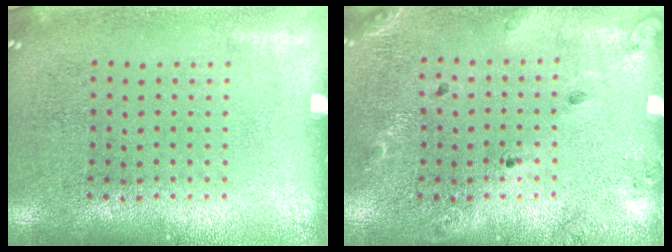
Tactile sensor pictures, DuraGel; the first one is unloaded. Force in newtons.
{"total": 1.3, "press": 1.3, "slide": 0.3}